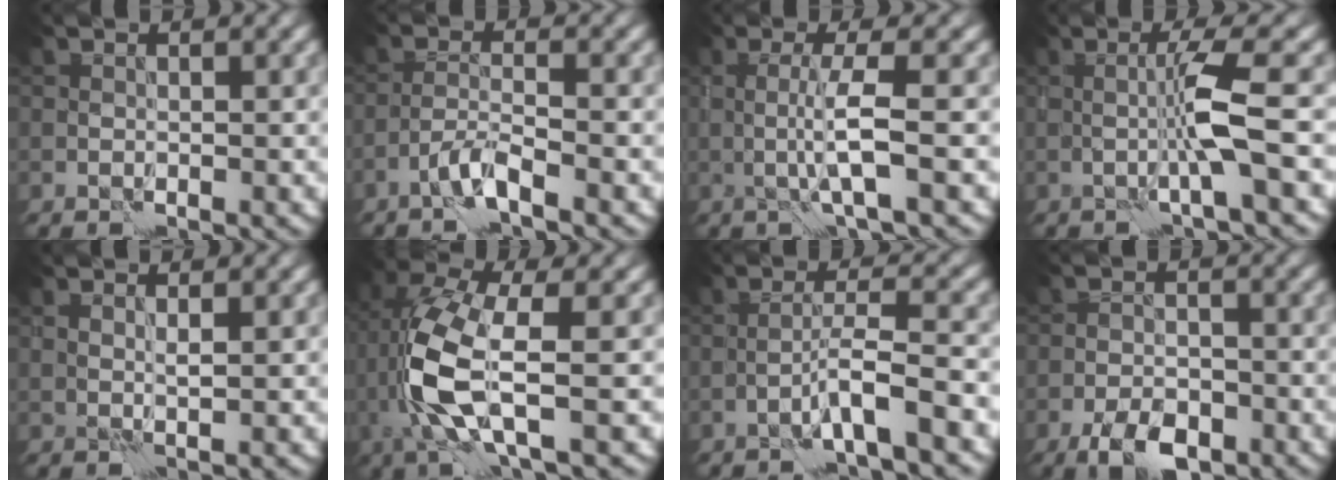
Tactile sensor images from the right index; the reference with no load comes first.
{"total": 2.3, "force": [-1.6, 0.0, 1.6], "torque": [-0.033, 0.005, -0.036]}
{"total": 3.4, "force": [0.3, 0.2, 3.4], "torque": [-0.061, -0.007, 0.006]}
{"total": 3.7, "force": [-0.1, -0.3, 3.6], "torque": [-0.068, 0.006, -0.007]}
{"total": 1.0, "force": [0.9, -0.1, 0.5], "torque": [-0.010, -0.005, 0.018]}
{"total": 7.1, "force": [-0.2, 2.4, 6.7], "torque": [-0.165, 0.002, -0.003]}
{"total": 3.5, "force": [-1.9, -0.2, 3.0], "torque": [-0.052, 0.014, -0.037]}
{"total": 3.9, "force": [-2.6, 1.7, 2.3], "torque": [-0.031, -0.003, -0.048]}